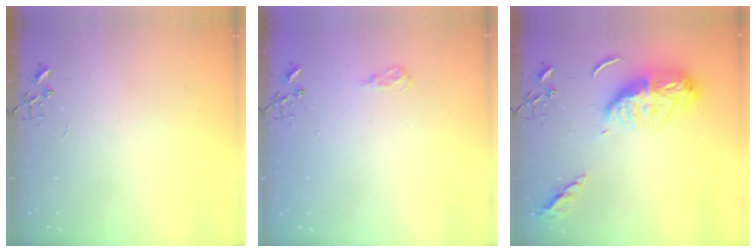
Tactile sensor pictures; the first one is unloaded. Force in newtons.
{"total": 7.2, "press": 7.2, "slide": 0.8}
{"total": 15.4, "press": 15.3, "slide": 1.3}